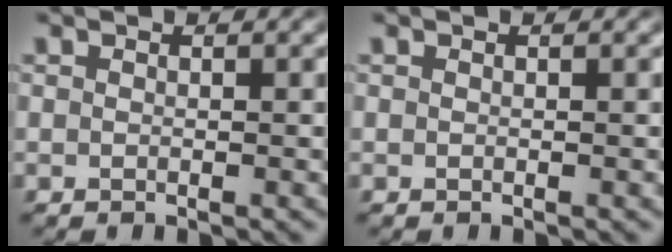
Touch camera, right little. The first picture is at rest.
{"total": 0.0}